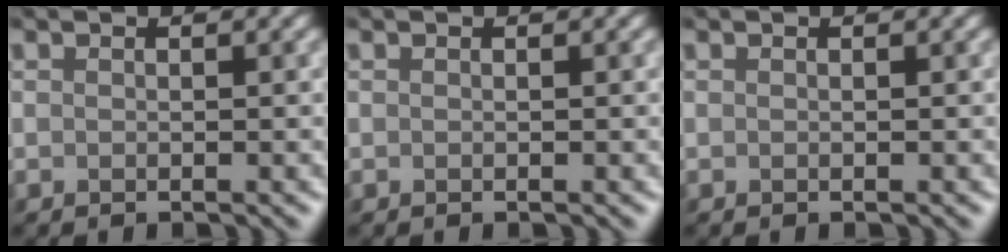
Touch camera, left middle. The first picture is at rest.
{"total": 0.0}
{"total": 0.0}